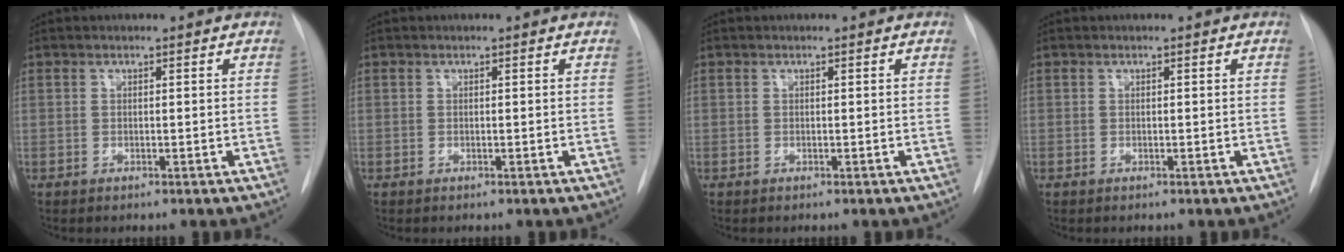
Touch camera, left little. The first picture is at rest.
{"total": 0.0}
{"total": 0.0}
{"total": 0.0}